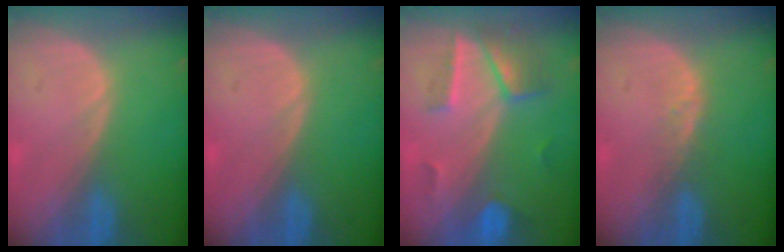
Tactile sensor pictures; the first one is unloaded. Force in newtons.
{"total": 0.0}
{"total": 7.2, "press": 6.3, "slide": 3.4}
{"total": 1.7, "press": 1.7, "slide": 0.1}